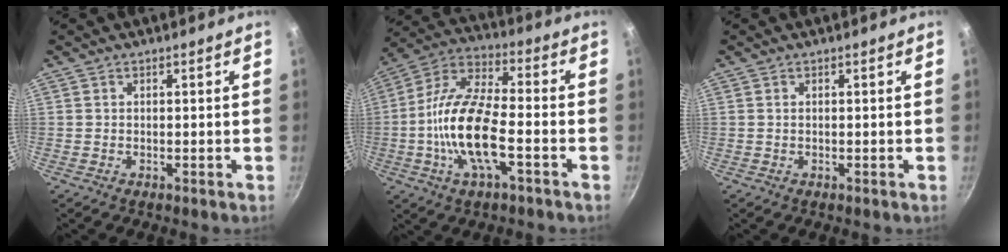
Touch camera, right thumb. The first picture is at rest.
{"total": 16.5, "force": [-3.8, 6.4, 14.7], "torque": [-0.299, 0.034, -0.074]}
{"total": 0.0}